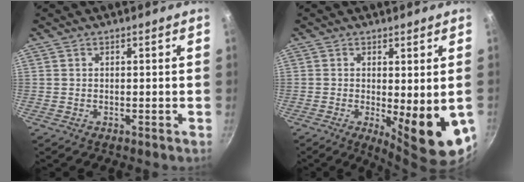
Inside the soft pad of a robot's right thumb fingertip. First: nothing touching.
{"total": 12.0, "force": [-2.2, 3.6, 11.3], "torque": [-0.134, -0.015, -0.017]}